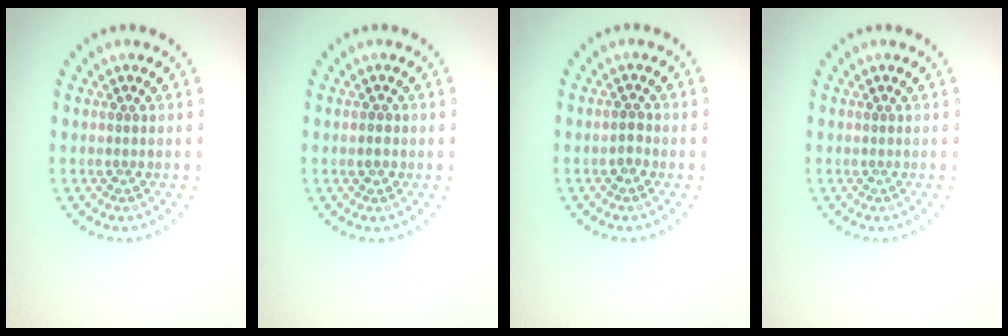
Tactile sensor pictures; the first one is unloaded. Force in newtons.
{"total": 1.0, "press": 0.9, "slide": 0.3}
{"total": 0.9, "press": 0.9, "slide": 0.2}
{"total": 0.0}